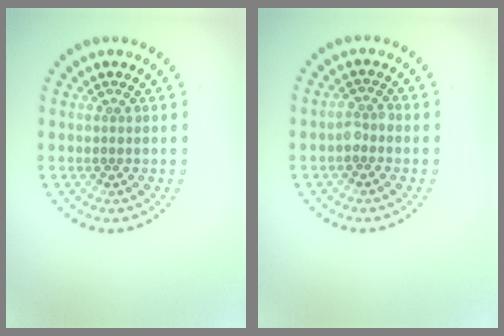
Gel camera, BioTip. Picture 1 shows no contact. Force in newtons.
{"total": 1.5, "press": 1.4, "slide": 0.7}